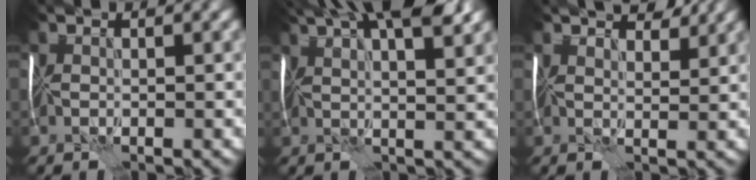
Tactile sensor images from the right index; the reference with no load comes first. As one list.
[{"total": 12.0, "force": [7.1, 4.1, 8.8], "torque": [-0.113, 0.038, 0.075]}, {"total": 4.6, "force": [3.6, 1.7, 2.2], "torque": [-0.027, 0.003, 0.041]}]